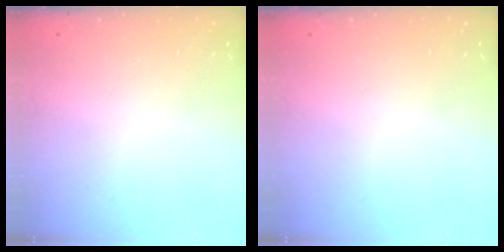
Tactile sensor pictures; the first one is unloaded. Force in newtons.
{"total": 0.0}